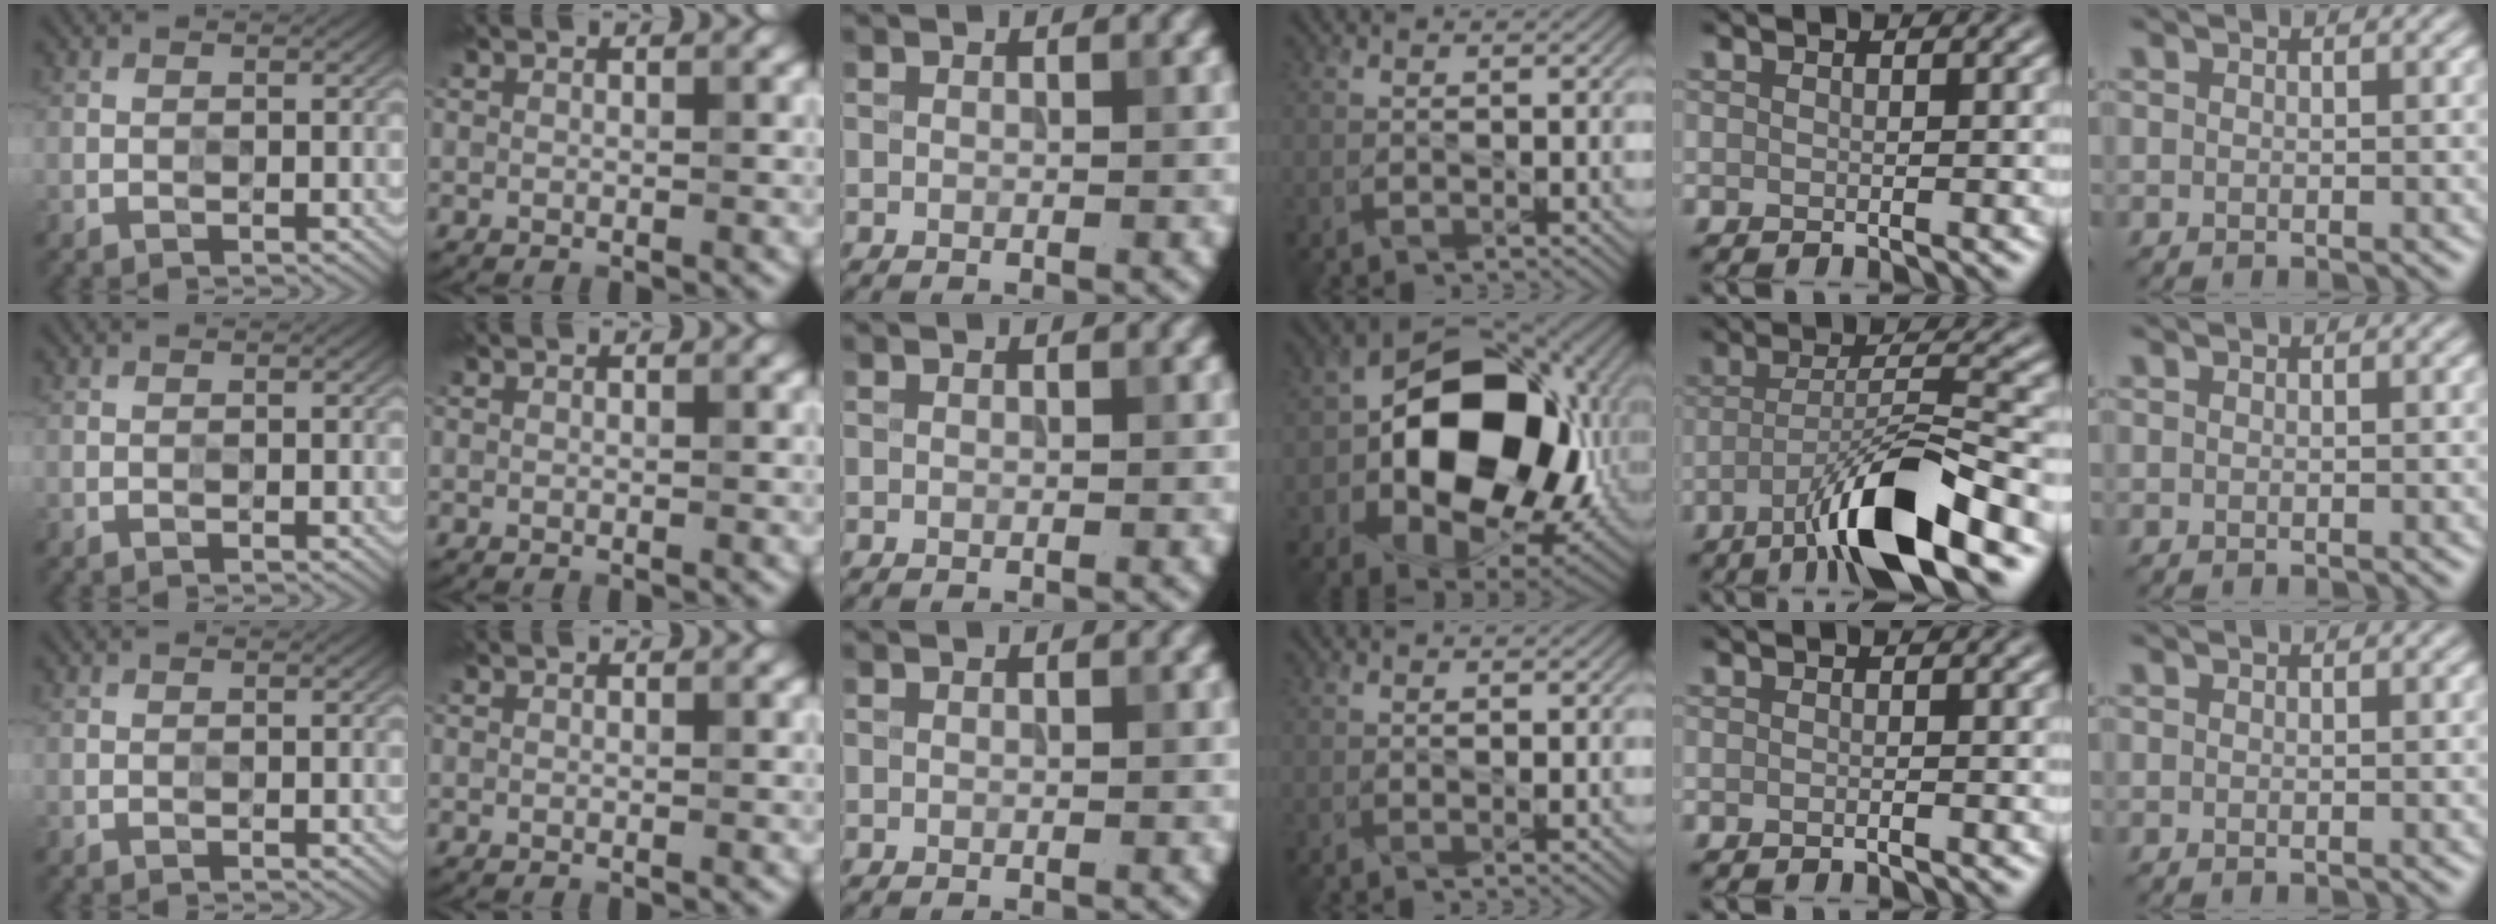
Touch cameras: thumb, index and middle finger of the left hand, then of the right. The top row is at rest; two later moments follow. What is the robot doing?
{"motion": "press", "object": "stopwatch"}